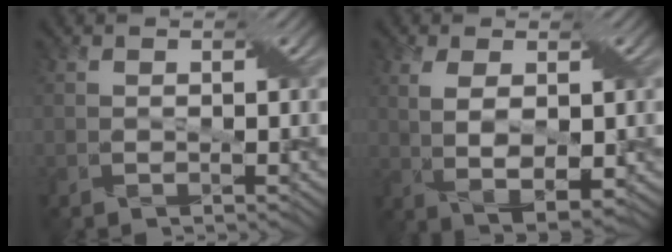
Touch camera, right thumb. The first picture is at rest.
{"total": 5.2, "force": [0.7, 2.4, 4.5], "torque": [-0.100, -0.006, 0.018]}